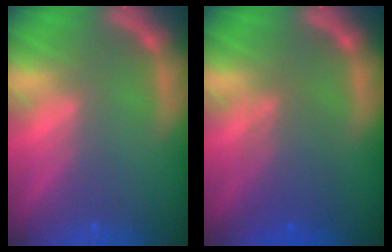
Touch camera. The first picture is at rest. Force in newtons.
{"total": 4.1}